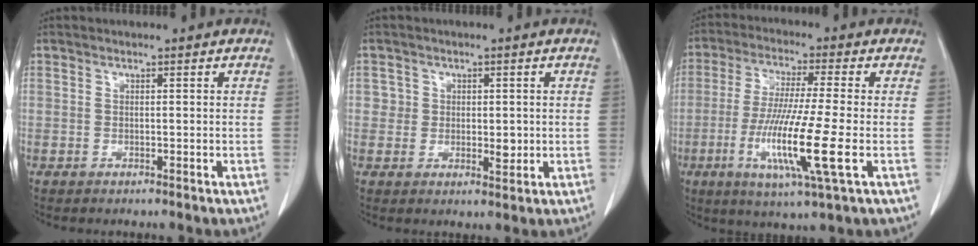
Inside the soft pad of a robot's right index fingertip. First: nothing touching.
{"total": 3.3, "force": [0.3, 2.8, 1.7], "torque": [-0.010, 0.001, 0.008]}
{"total": 13.2, "force": [-3.5, -0.2, 12.8], "torque": [-0.254, -0.027, -0.068]}